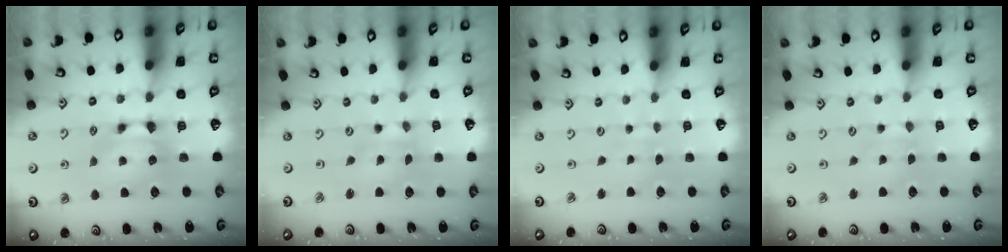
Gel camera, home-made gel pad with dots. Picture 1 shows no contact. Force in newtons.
{"total": 4.1, "press": 4.0, "slide": 0.9}
{"total": 5.2, "press": 5.2, "slide": 0.3}
{"total": 2.0, "press": 2.0, "slide": 0.1}